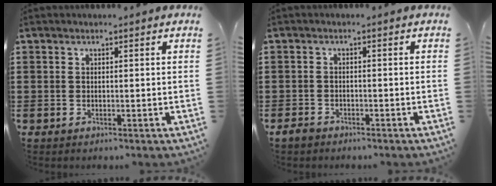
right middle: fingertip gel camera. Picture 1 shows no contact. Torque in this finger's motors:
{"motor_torque": [0.16, 0.19, 0.16, 0.03]}